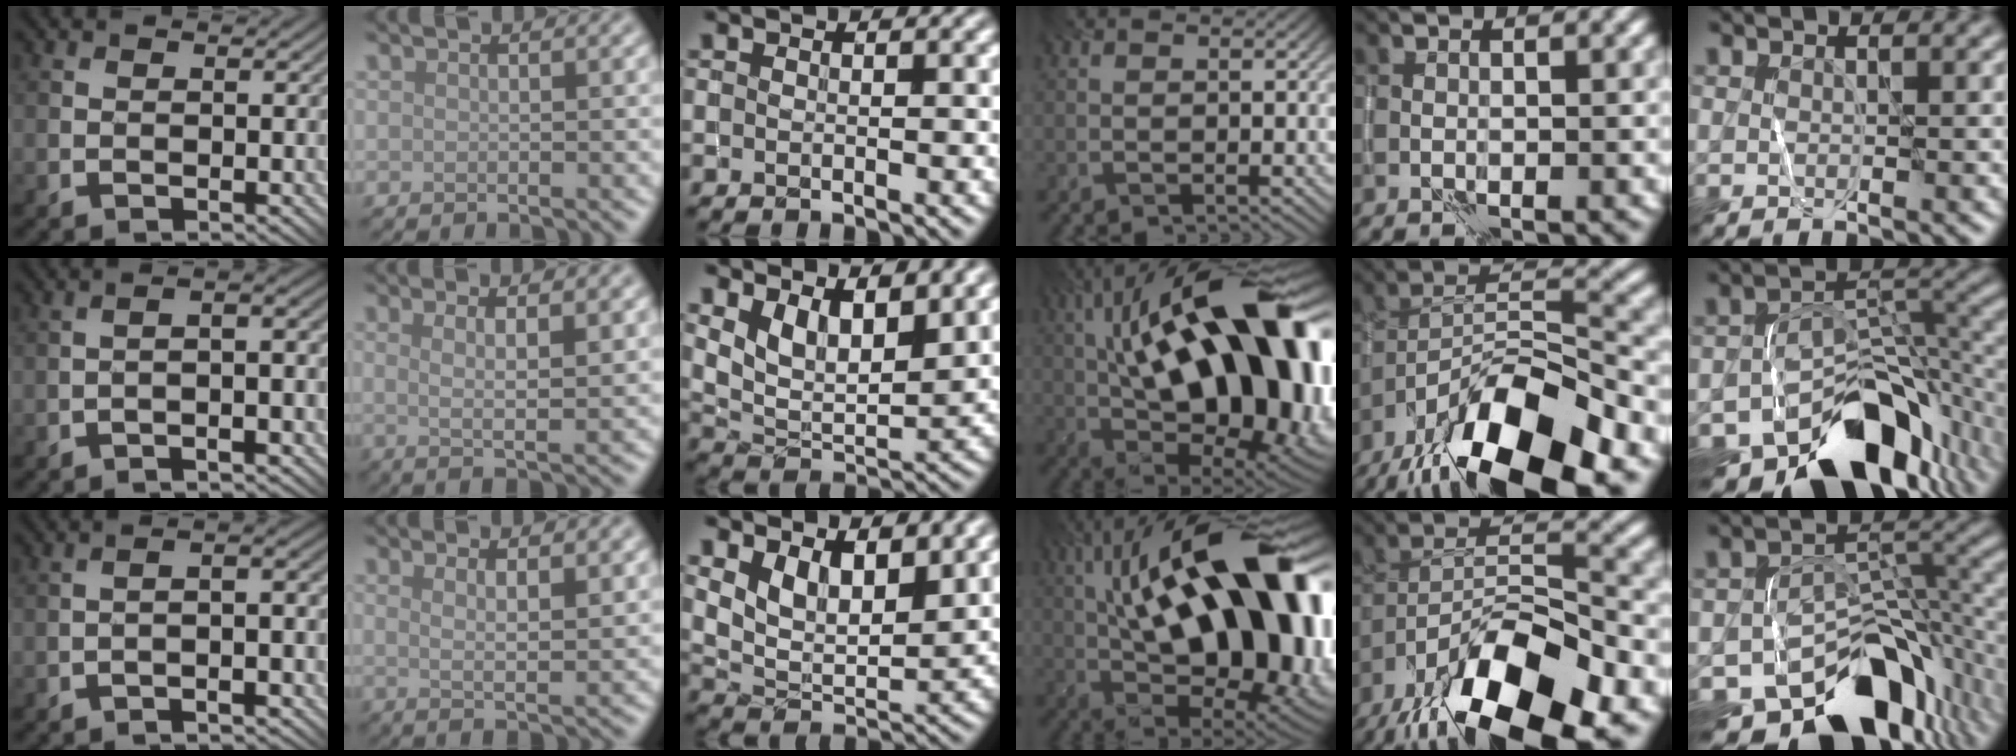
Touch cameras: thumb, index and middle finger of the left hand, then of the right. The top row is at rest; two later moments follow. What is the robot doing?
{"motion": "wrap", "object": "yarn"}